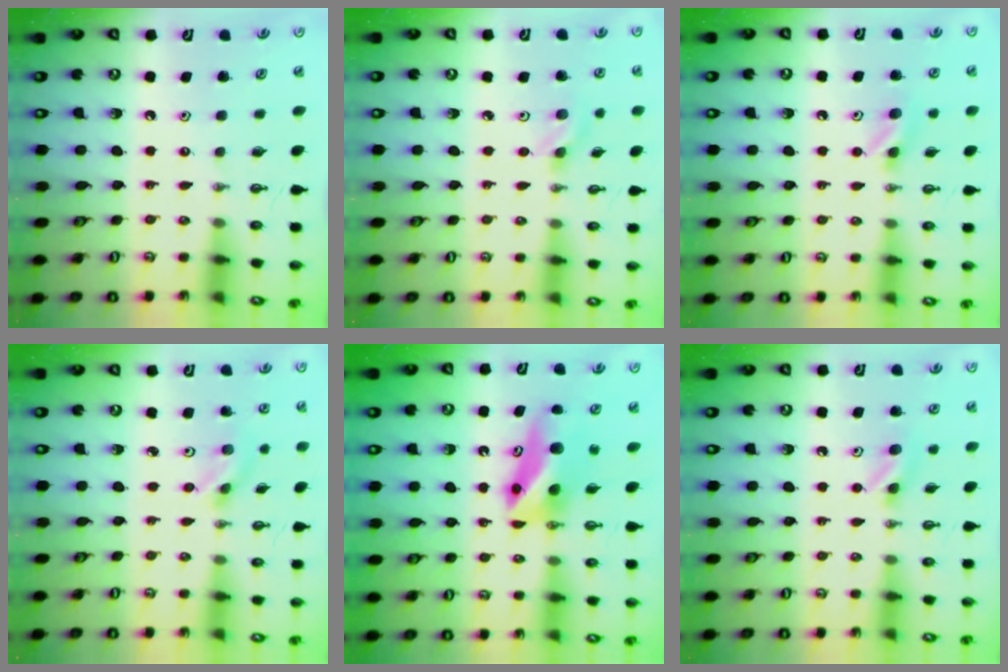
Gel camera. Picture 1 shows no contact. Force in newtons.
{"total": 5.3, "press": 4.6, "slide": 2.6}
{"total": 6.8, "press": 6.6, "slide": 1.6}
{"total": 2.9, "press": 2.8, "slide": 0.8}
{"total": 8.0, "press": 7.2, "slide": 3.4}
{"total": 6.8, "press": 6.6, "slide": 1.6}